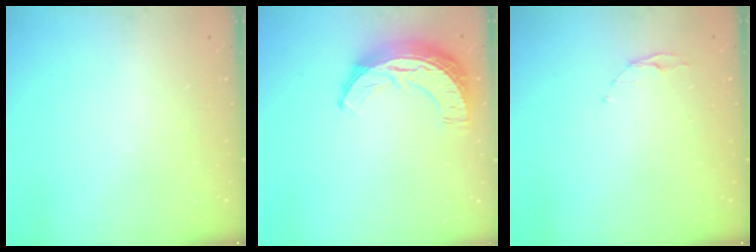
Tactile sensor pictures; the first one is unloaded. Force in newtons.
{"total": 11.3, "press": 11.2, "slide": 0.7}
{"total": 4.4, "press": 4.4, "slide": 0.5}